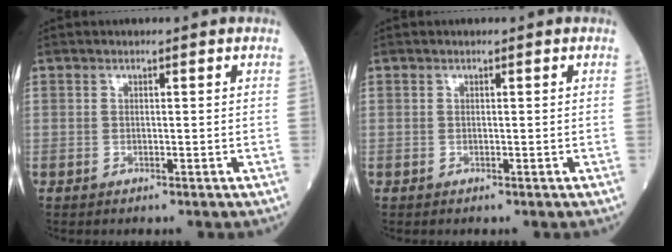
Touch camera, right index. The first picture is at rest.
{"total": 0.0}